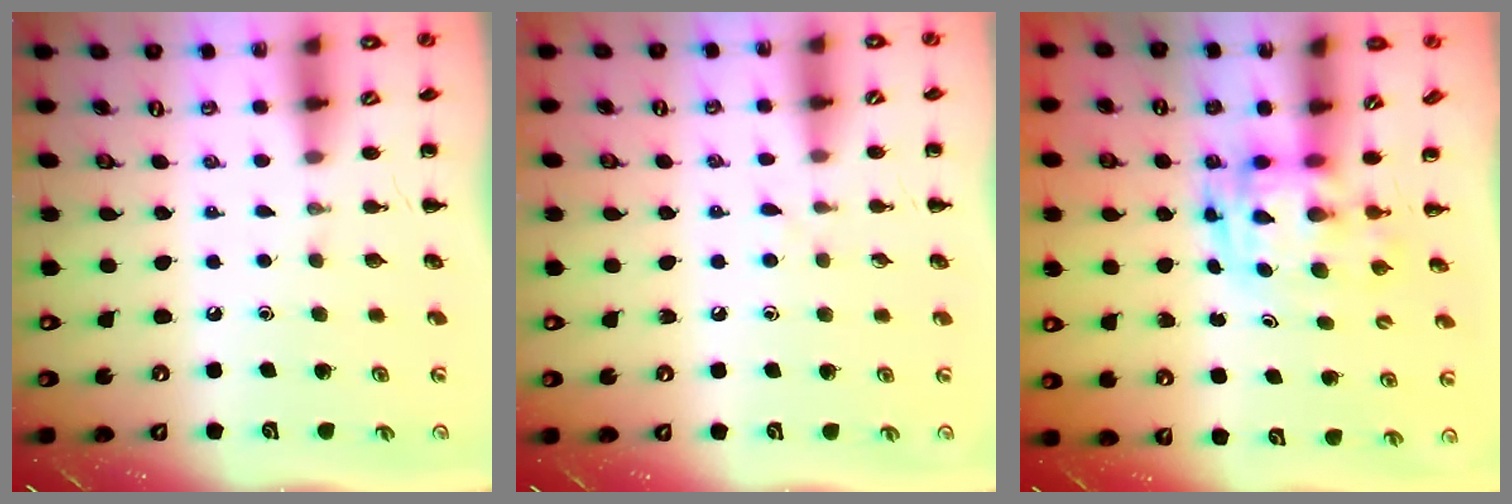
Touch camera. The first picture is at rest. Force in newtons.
{"total": 3.9, "press": 3.5, "slide": 1.7}
{"total": 3.0, "press": 2.9, "slide": 0.6}